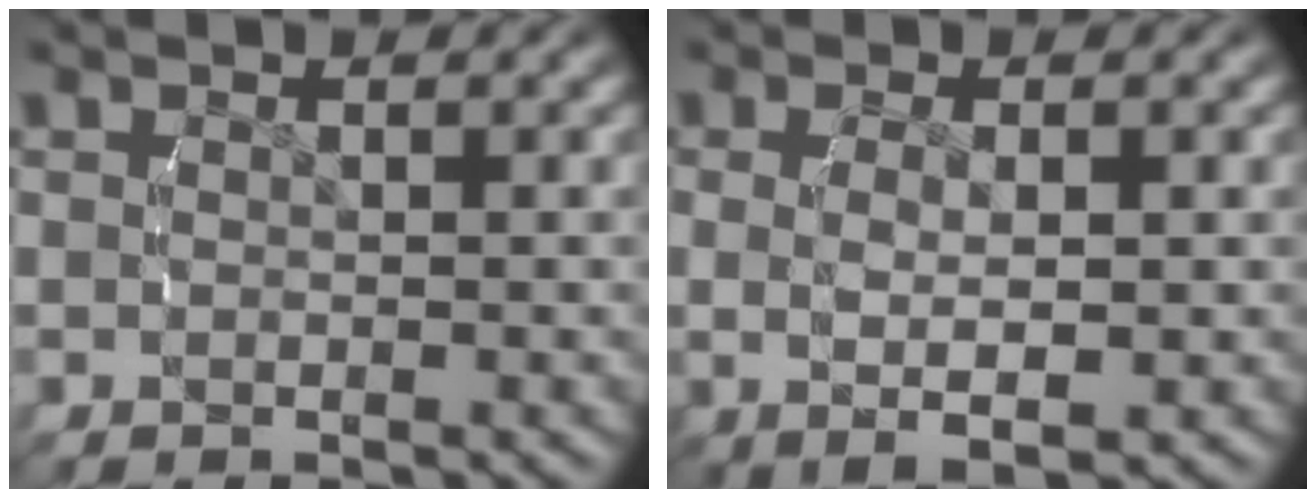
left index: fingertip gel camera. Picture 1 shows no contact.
{"total": 4.7, "force": [-0.1, 1.9, 4.3], "torque": [-0.081, -0.007, 0.007]}